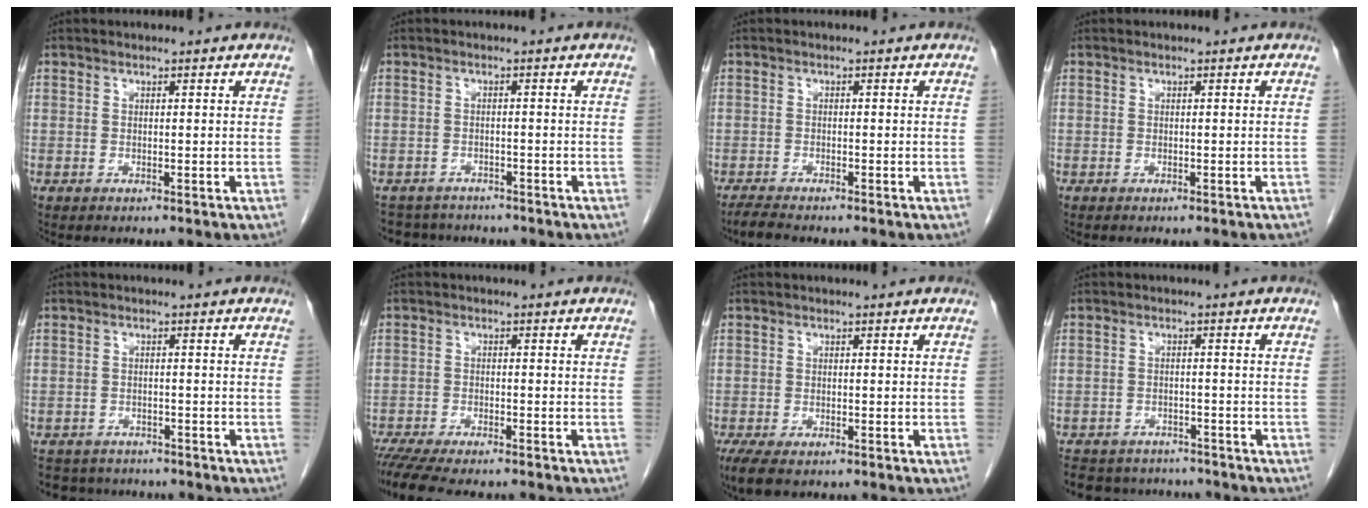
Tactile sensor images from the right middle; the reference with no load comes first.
{"total": 5.3, "force": [-5.0, 1.9, 0.2], "torque": [-0.001, 0.002, -0.073]}
{"total": 2.3, "force": [-2.1, 0.0, 1.0], "torque": [-0.026, -0.009, -0.038]}
{"total": 1.6, "force": [-1.3, 0.4, 0.8], "torque": [-0.014, -0.003, -0.012]}
{"total": 6.5, "force": [-6.1, 2.2, 0.8], "torque": [-0.012, 0.004, -0.086]}
{"total": 10.7, "force": [-9.4, 1.7, 4.9], "torque": [-0.073, -0.015, -0.143]}
{"total": 4.8, "force": [-3.4, 1.6, 2.9], "torque": [-0.057, -0.014, -0.052]}
{"total": 11.3, "force": [-10.2, 3.9, 2.8], "torque": [-0.056, 0.009, -0.134]}